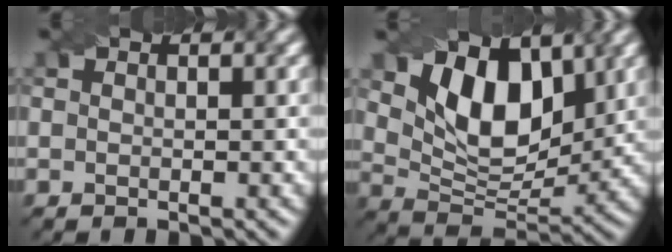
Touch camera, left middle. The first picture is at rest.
{"total": 8.8, "force": [3.4, 5.2, 6.3], "torque": [-0.118, -0.007, 0.057]}